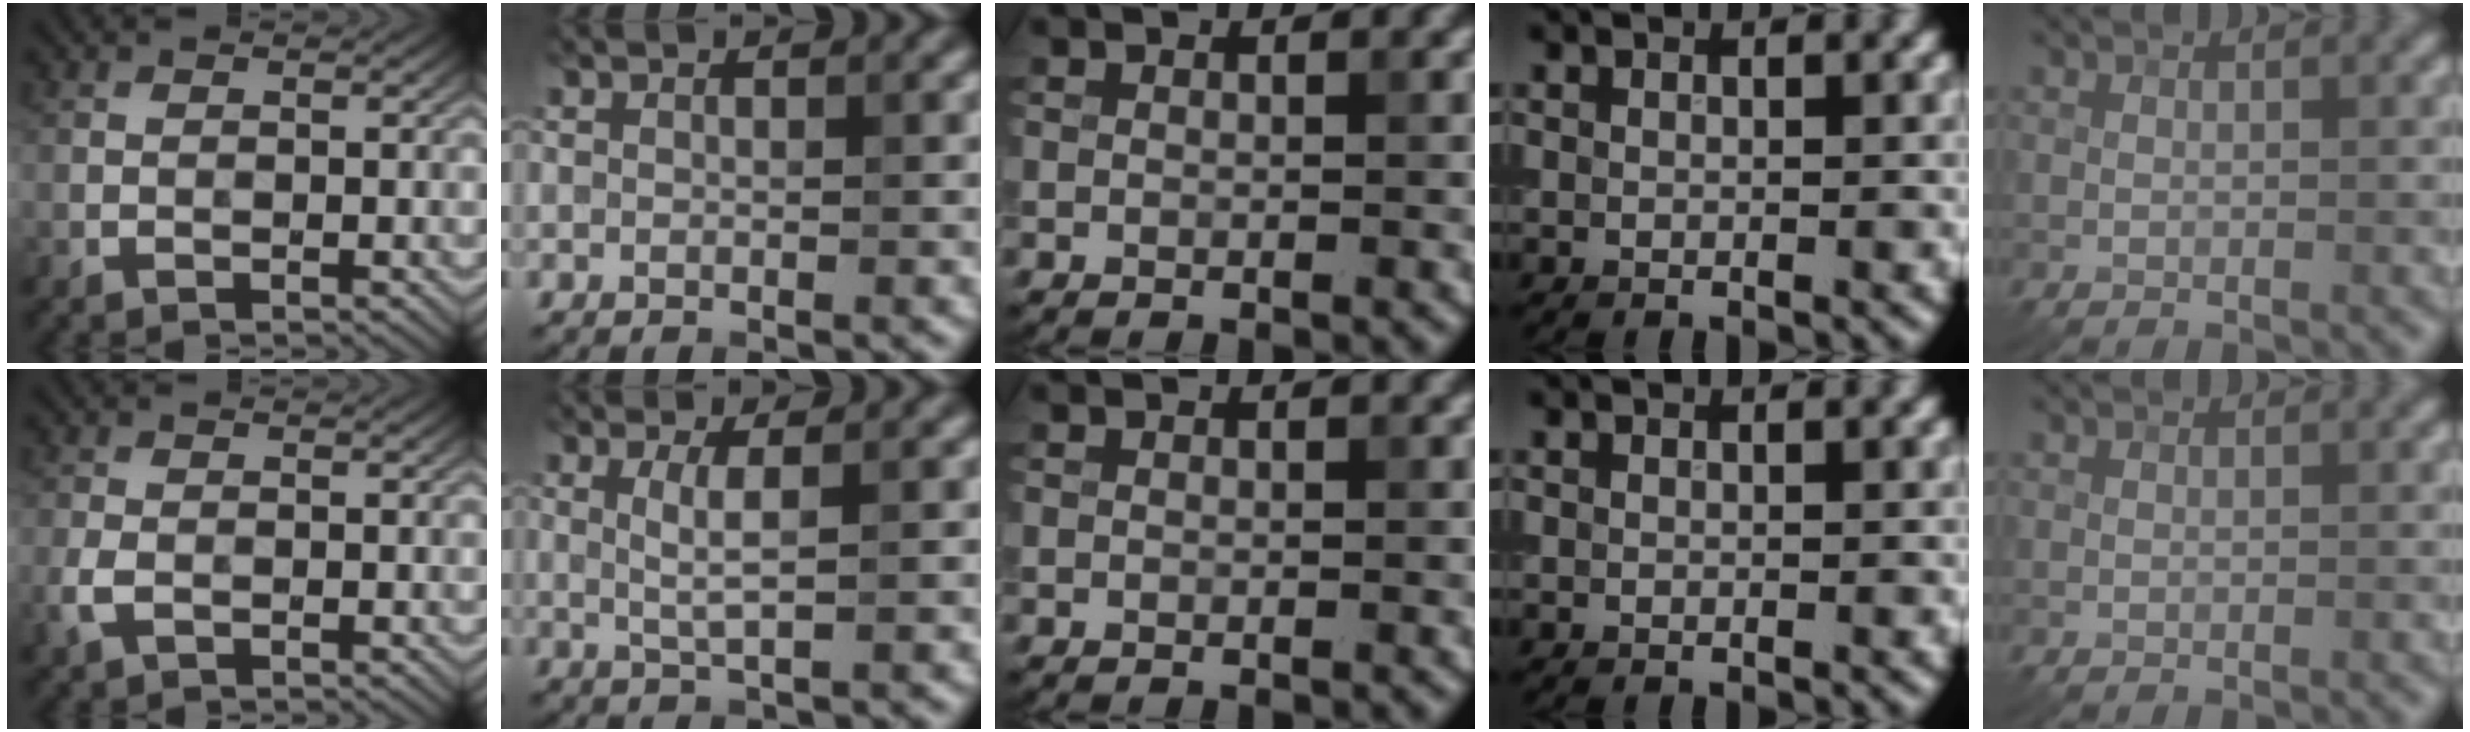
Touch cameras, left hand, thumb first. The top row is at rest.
{"thumb": {"total": 2.6, "force": [-1.0, 1.6, 1.8], "torque": [-0.051, -0.006, -0.023]}, "index": {"total": 2.3, "force": [0.5, 0.3, 2.3], "torque": [-0.044, -0.001, 0.009]}}